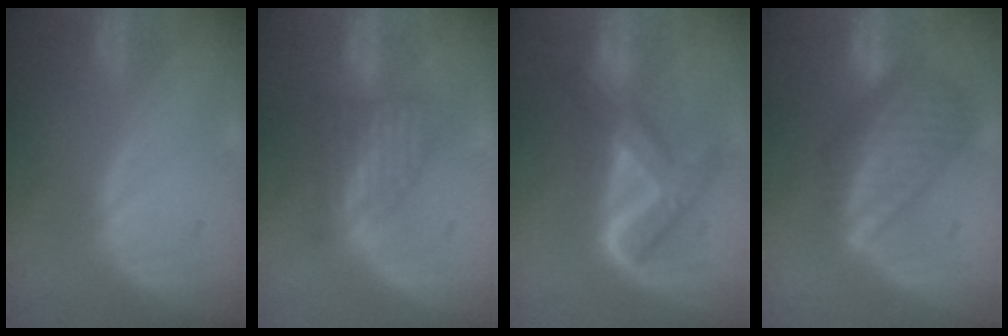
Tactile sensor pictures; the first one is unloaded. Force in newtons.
{"total": 6.3, "press": 5.6, "slide": 2.8}
{"total": 7.2, "press": 7.2, "slide": 0.3}
{"total": 9.0, "press": 7.8, "slide": 4.4}